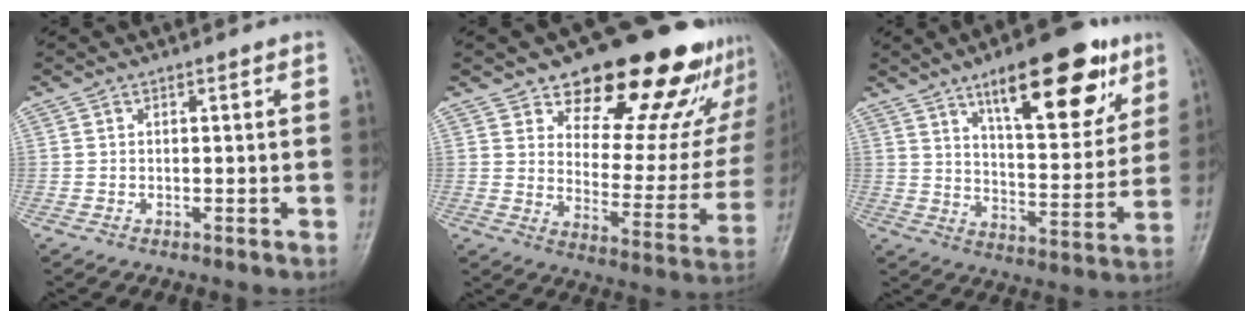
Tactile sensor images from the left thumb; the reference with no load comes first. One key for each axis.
{"total": 24.7, "fx": 18.3, "fy": 10.8, "fz": 12.5, "tx": -0.112, "ty": -0.104, "tz": 0.245}
{"total": 20.5, "fx": 11.5, "fy": 7.6, "fz": 15.1, "tx": -0.175, "ty": -0.047, "tz": 0.177}